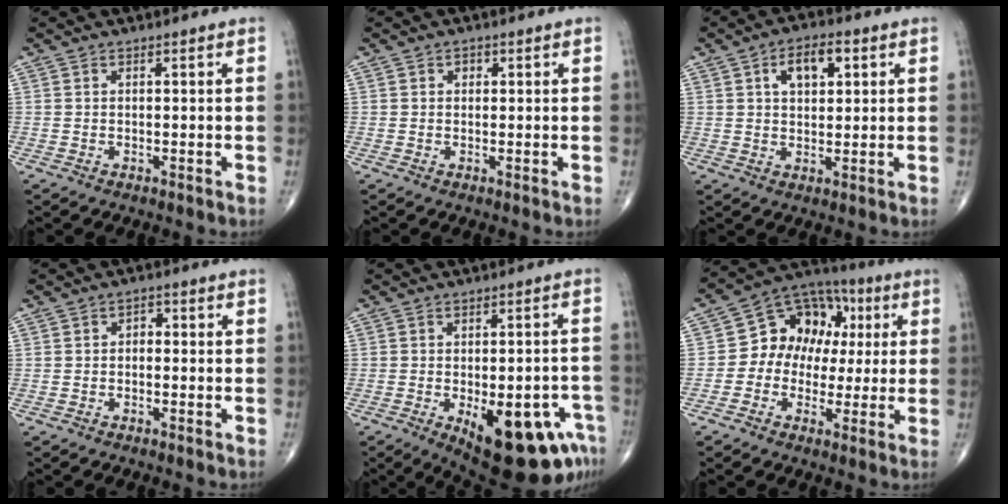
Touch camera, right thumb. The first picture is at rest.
{"total": 1.0, "force": [0.3, 0.8, 0.4], "torque": [0.004, 0.001, 0.000]}
{"total": 7.1, "force": [2.5, 3.9, 5.4], "torque": [-0.066, 0.002, 0.036]}
{"total": 1.8, "force": [-0.2, 1.3, 1.2], "torque": [-0.005, 0.008, -0.012]}
{"total": 19.0, "force": [-8.3, 7.9, 15.1], "torque": [-0.139, 0.019, -0.094]}
{"total": 13.4, "force": [1.3, 10.7, 7.9], "torque": [-0.075, 0.032, 0.008]}